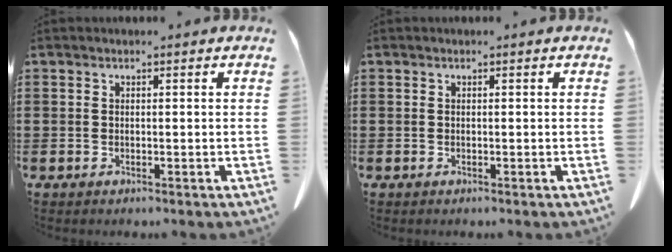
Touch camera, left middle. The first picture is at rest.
{"total": 0.0}